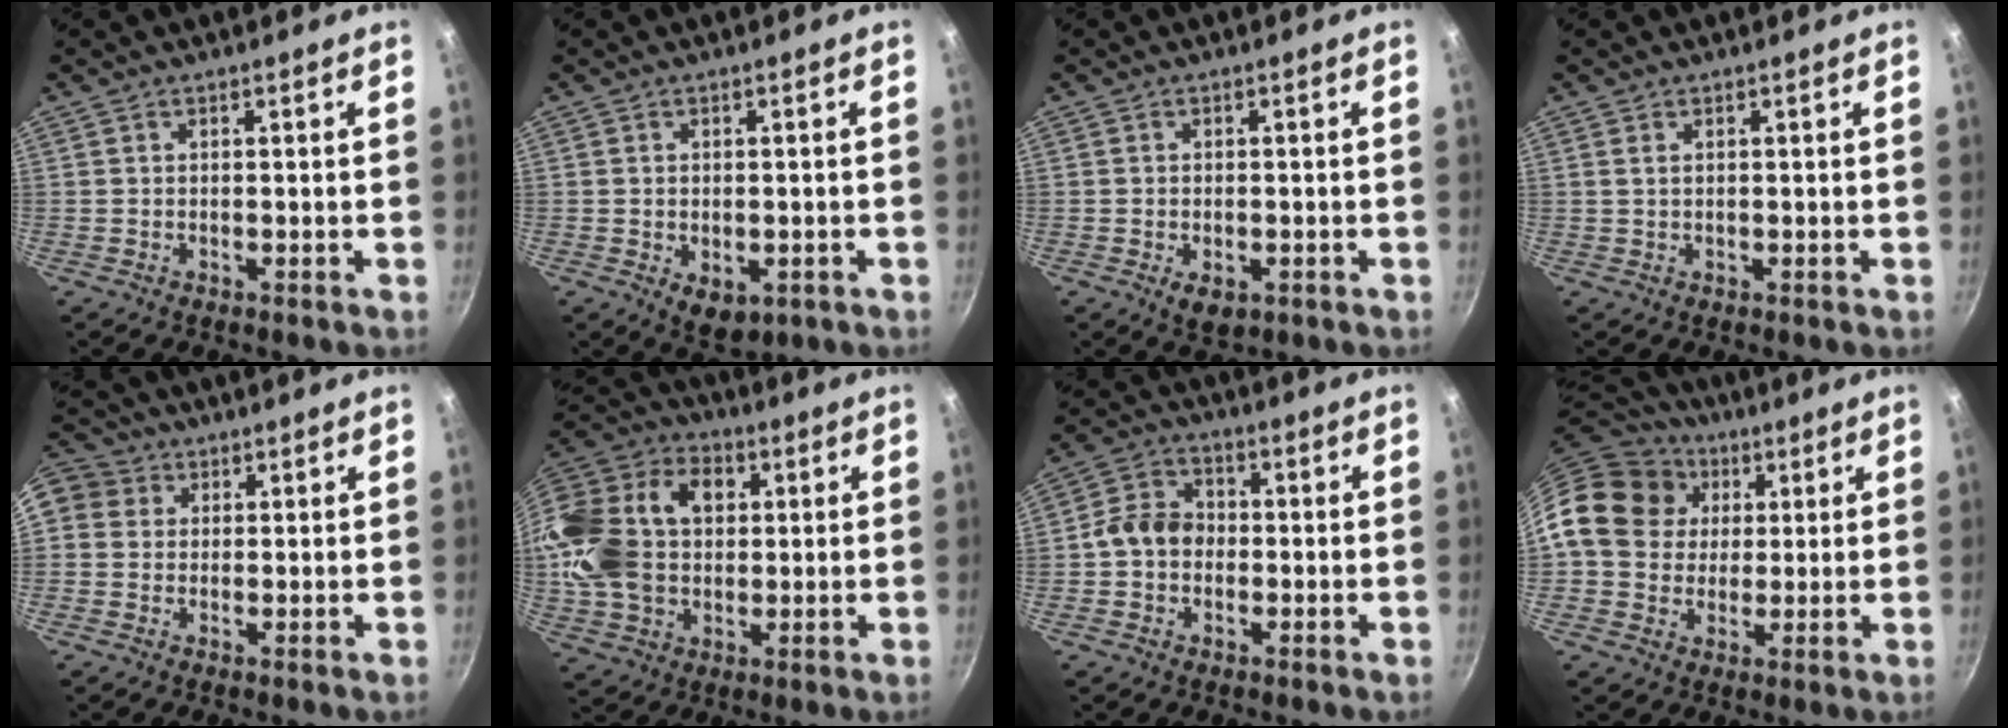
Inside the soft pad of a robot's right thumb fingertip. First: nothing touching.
{"total": 5.5, "force": [-1.3, 3.6, 3.9], "torque": [-0.045, -0.005, -0.009]}
{"total": 3.9, "force": [-1.3, 2.4, 2.9], "torque": [-0.039, -0.005, -0.014]}
{"total": 0.8, "force": [0.3, 0.4, 0.6], "torque": [-0.011, 0.001, 0.006]}
{"total": 10.2, "force": [2.2, 9.0, 4.1], "torque": [-0.075, 0.025, 0.027]}
{"total": 22.9, "force": [3.1, 16.9, 15.1], "torque": [-0.281, 0.035, 0.051]}
{"total": 7.4, "force": [-0.8, 6.0, 4.2], "torque": [-0.050, 0.023, -0.028]}
{"total": 16.3, "force": [4.3, 13.7, 7.9], "torque": [-0.117, 0.011, 0.065]}